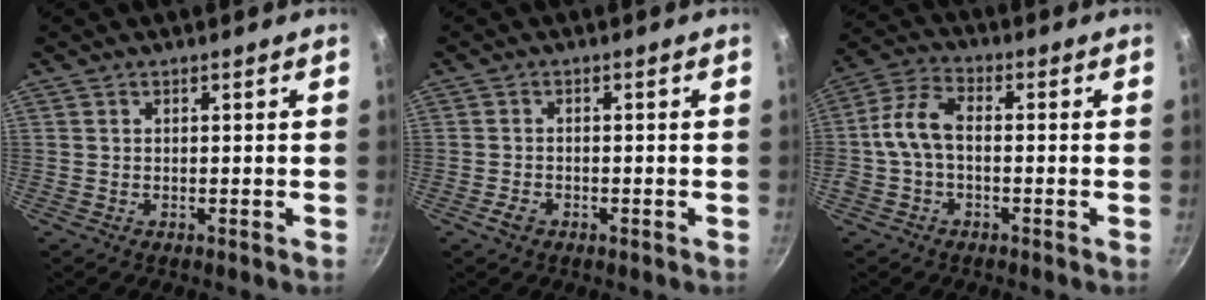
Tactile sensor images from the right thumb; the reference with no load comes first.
{"total": 2.9, "force": [-1.5, 1.6, 1.9], "torque": [-0.041, 0.010, -0.030]}
{"total": 7.8, "force": [-1.1, 4.6, 6.2], "torque": [-0.128, 0.031, -0.033]}